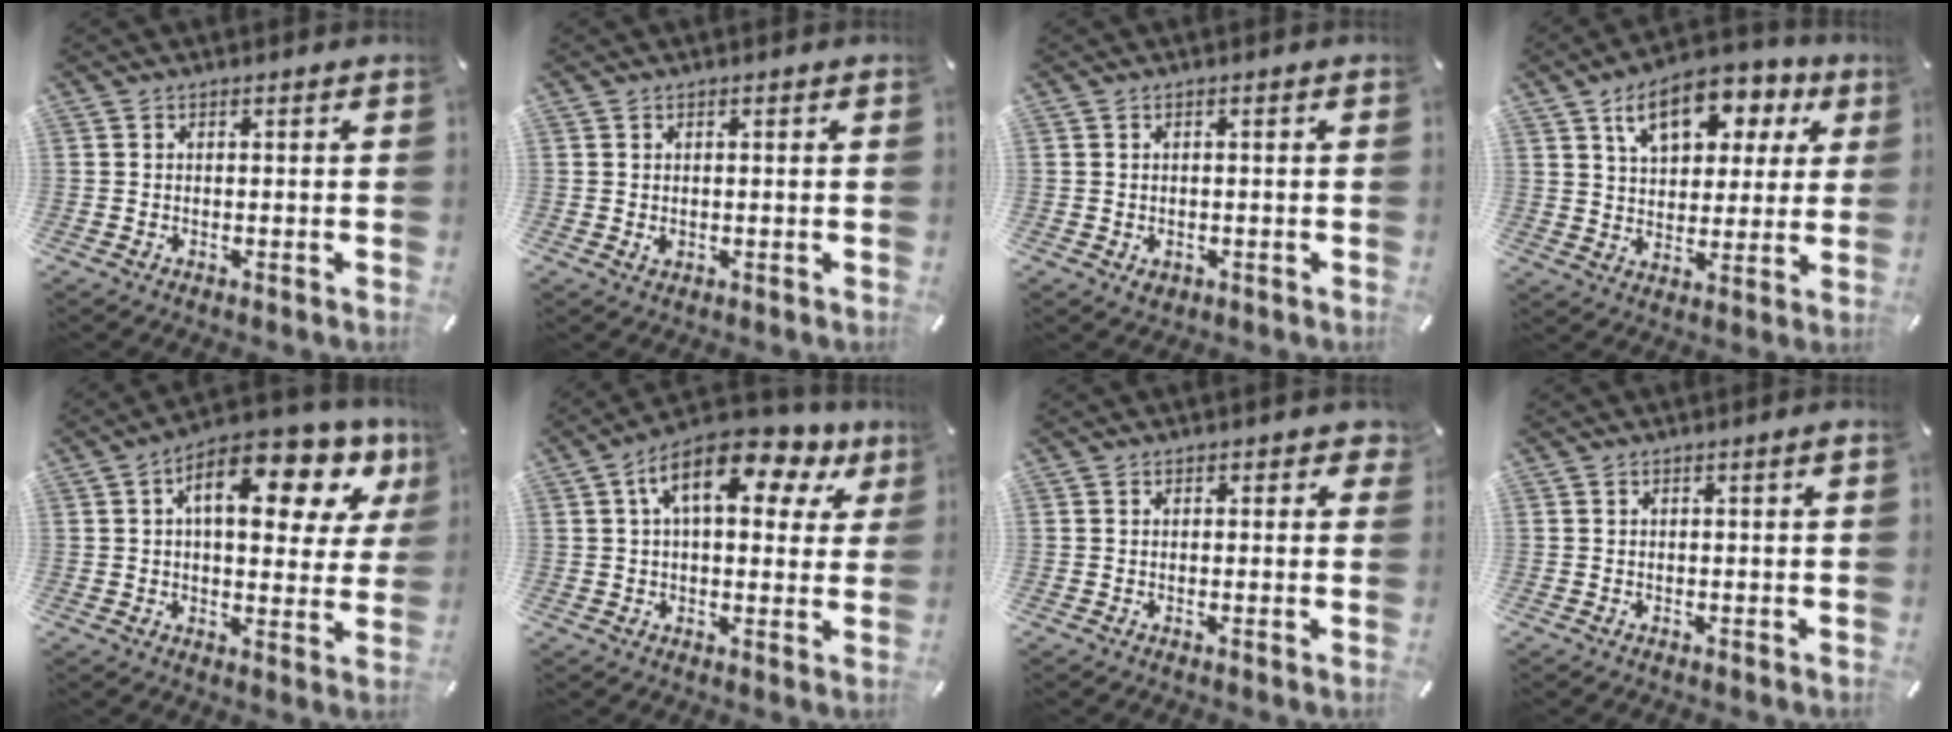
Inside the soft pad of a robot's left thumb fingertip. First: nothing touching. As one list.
[{"total": 0.9, "force": [0.1, 0.8, 0.5], "torque": [-0.002, 0.000, 0.000]}, {"total": 1.4, "force": [-0.5, 1.2, 0.6], "torque": [-0.009, 0.004, -0.010]}, {"total": 13.6, "force": [7.4, 8.6, 7.5], "torque": [-0.114, -0.026, 0.129]}, {"total": 15.9, "force": [7.4, 7.1, 12.2], "torque": [-0.178, -0.032, 0.116]}, {"total": 14.2, "force": [6.1, 6.8, 10.9], "torque": [-0.171, -0.010, 0.101]}, {"total": 1.2, "force": [0.6, 0.8, 0.7], "torque": [0.002, -0.001, 0.006]}, {"total": 1.0, "force": [0.2, 0.1, 1.0], "torque": [-0.018, 0.001, 0.002]}]